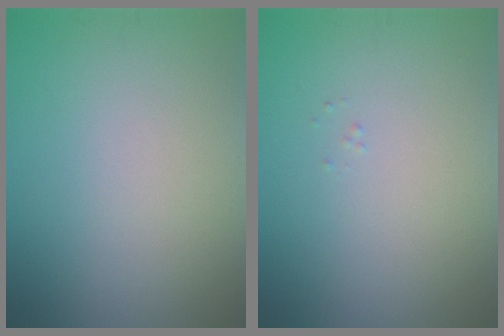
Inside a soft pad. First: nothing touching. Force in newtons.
{"total": 0.0}